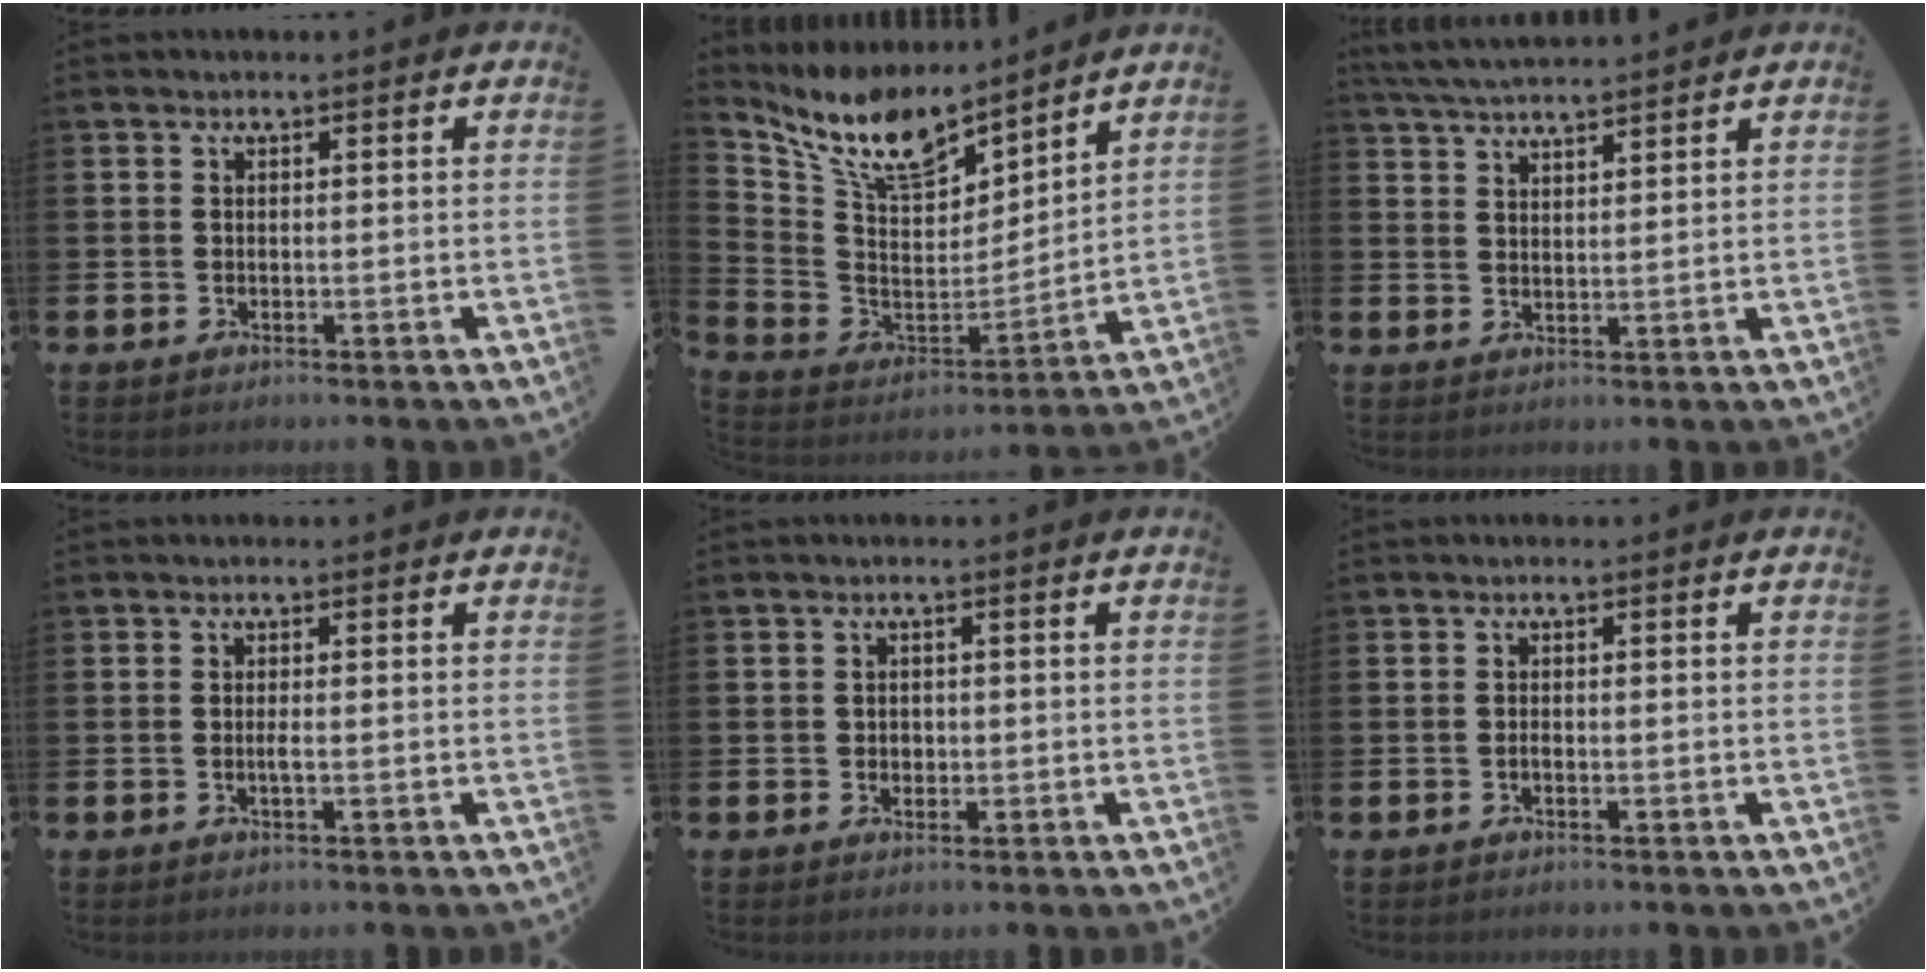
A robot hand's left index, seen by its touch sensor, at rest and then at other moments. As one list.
[{"total": 11.1, "force": [9.7, 3.9, 3.6], "torque": [-0.112, -0.064, 0.174]}, {"total": 4.4, "force": [4.3, 0.0, 0.9], "torque": [-0.035, -0.015, 0.079]}, {"total": 0.8, "force": [-0.2, 0.0, 0.8], "torque": [-0.019, -0.002, -0.004]}, {"total": 1.1, "force": [0.1, 1.0, 0.4], "torque": [0.002, 0.004, -0.002]}, {"total": 0.6, "force": [-0.4, 0.3, 0.4], "torque": [-0.014, -0.001, -0.006]}]